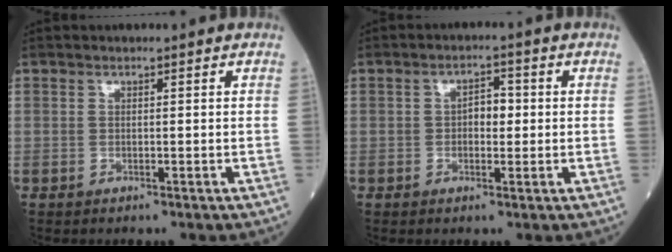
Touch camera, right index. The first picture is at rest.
{"total": 3.1, "force": [-0.1, 1.7, 2.6], "torque": [-0.036, 0.011, -0.003]}